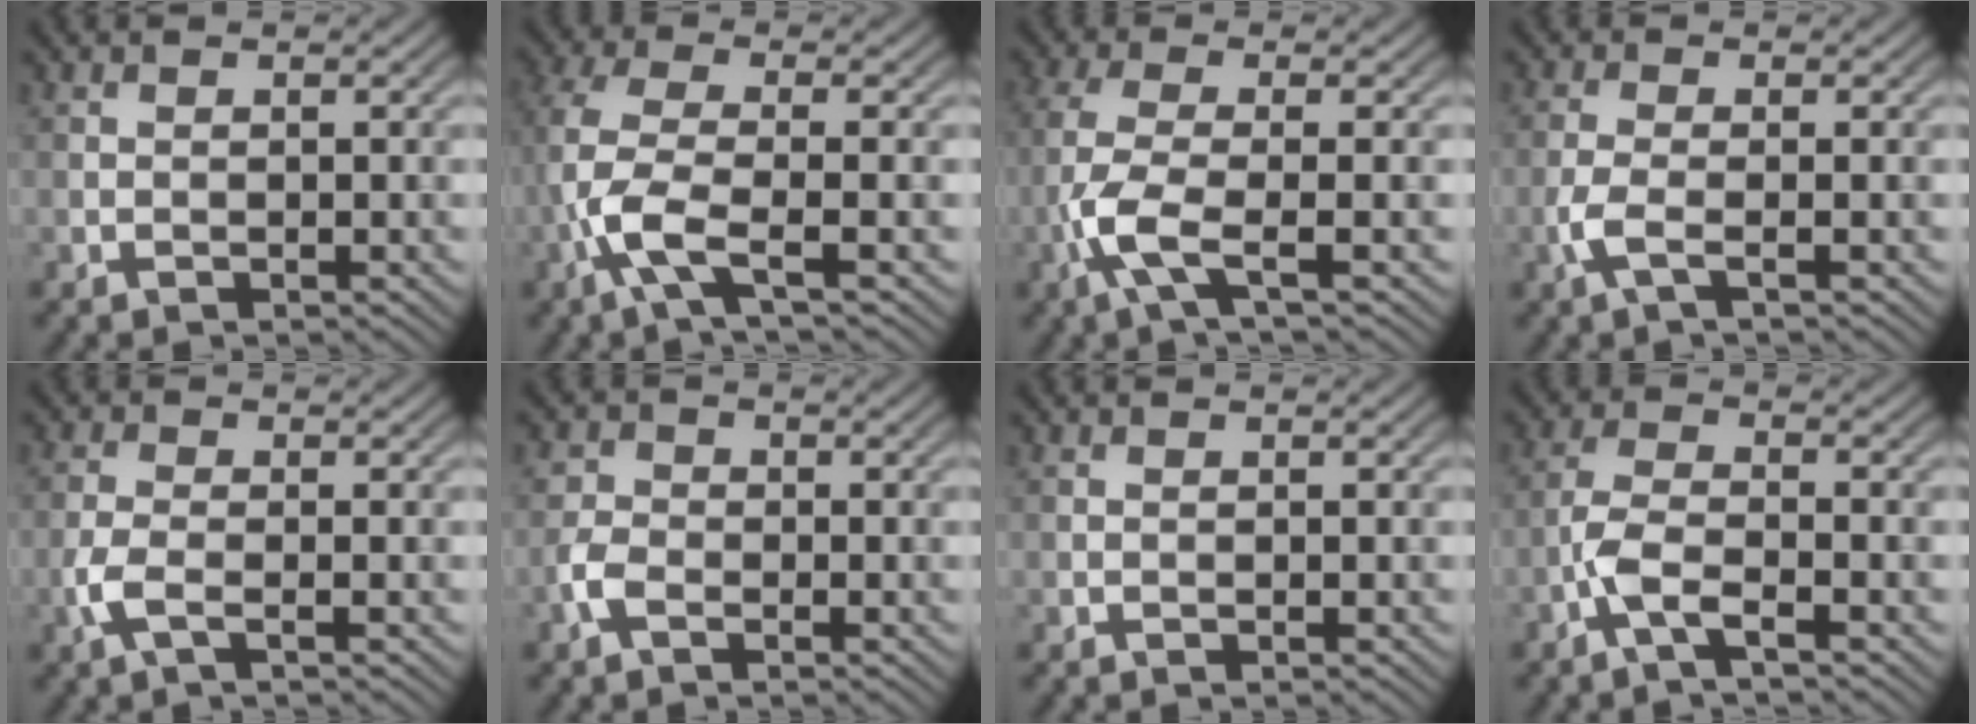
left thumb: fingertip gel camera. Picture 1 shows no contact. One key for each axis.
{"total": 6.2, "fx": -2.3, "fy": 1.5, "fz": 5.5, "tx": -0.130, "ty": 0.005, "tz": -0.066}
{"total": 5.6, "fx": -2.1, "fy": 1.1, "fz": 5.0, "tx": -0.116, "ty": 0.004, "tz": -0.058}
{"total": 2.9, "fx": -1.1, "fy": 0.7, "fz": 2.6, "tx": -0.065, "ty": 0.003, "tz": -0.033}
{"total": 3.0, "fx": -1.2, "fy": 1.0, "fz": 2.5, "tx": -0.067, "ty": 0.000, "tz": -0.034}
{"total": 2.8, "fx": -1.4, "fy": 1.8, "fz": 1.6, "tx": -0.038, "ty": 0.003, "tz": -0.039}
{"total": 0.0}
{"total": 4.1, "fx": -2.3, "fy": 0.9, "fz": 3.3, "tx": -0.077, "ty": 0.004, "tz": -0.061}